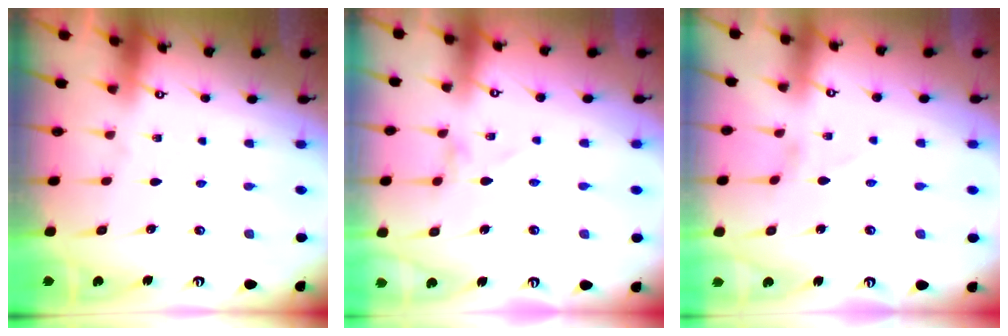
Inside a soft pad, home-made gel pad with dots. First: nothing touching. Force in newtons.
{"total": 0.0}
{"total": 0.0}